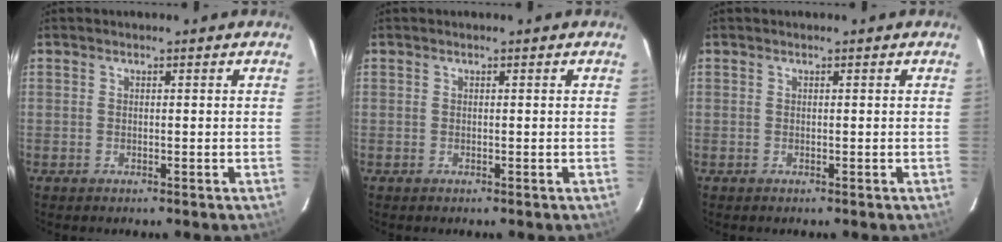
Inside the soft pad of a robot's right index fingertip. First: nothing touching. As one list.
[{"total": 0.0}, {"total": 0.0}]